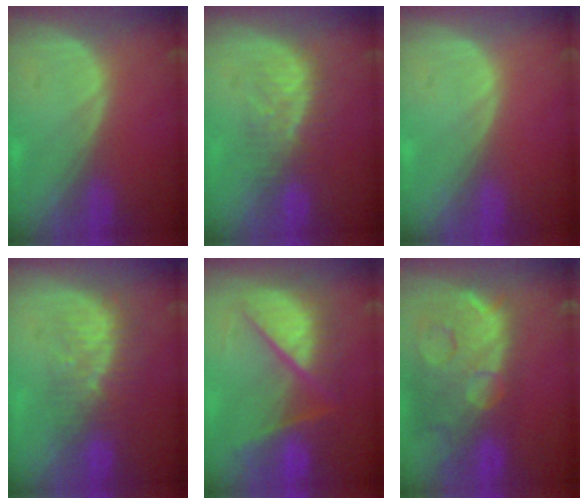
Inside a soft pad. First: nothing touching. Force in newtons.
{"total": 6.2, "press": 6.0, "slide": 1.5}
{"total": 0.0}
{"total": 8.4, "press": 7.5, "slide": 3.8}
{"total": 10.4, "press": 10.3, "slide": 1.4}
{"total": 14.7, "press": 11.9, "slide": 8.6}